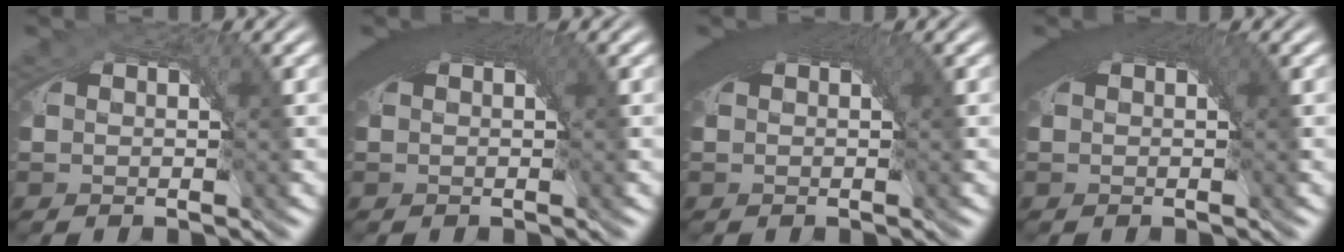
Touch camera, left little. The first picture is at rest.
{"total": 5.0, "force": [1.7, 1.7, 4.4], "torque": [-0.050, 0.014, 0.020]}
{"total": 4.7, "force": [1.5, 1.6, 4.1], "torque": [-0.050, 0.011, 0.018]}
{"total": 4.3, "force": [1.6, 1.3, 3.8], "torque": [-0.042, 0.012, 0.018]}